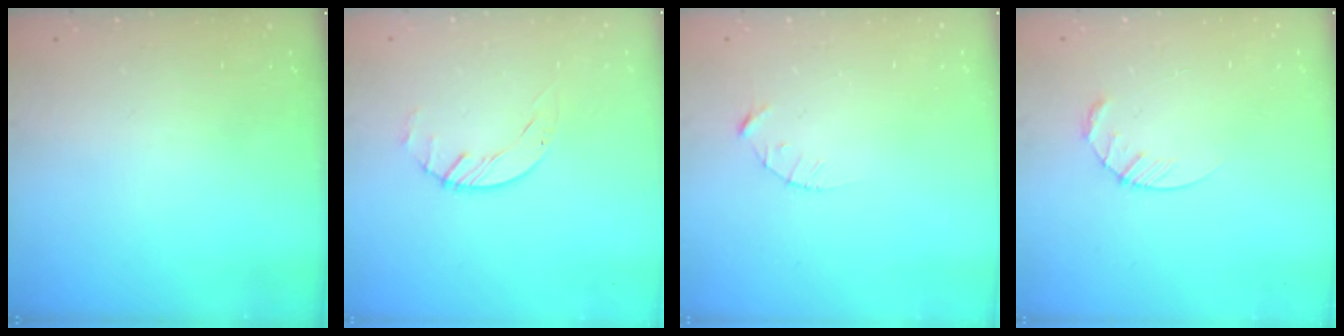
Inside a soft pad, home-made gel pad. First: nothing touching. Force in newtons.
{"total": 1.4, "press": 1.4, "slide": 0.2}
{"total": 2.1, "press": 2.1, "slide": 0.3}
{"total": 4.5, "press": 4.5, "slide": 0.5}